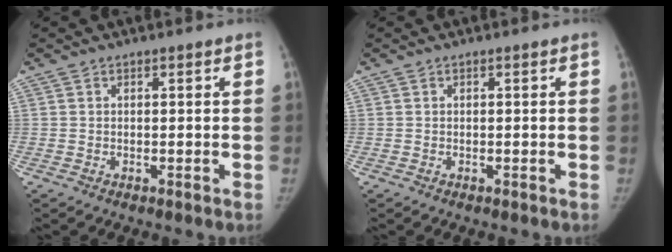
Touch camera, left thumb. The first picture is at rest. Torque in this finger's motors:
{"motor_torque": [0.12, -0.06, 0.25, -0.02, 0.03]}